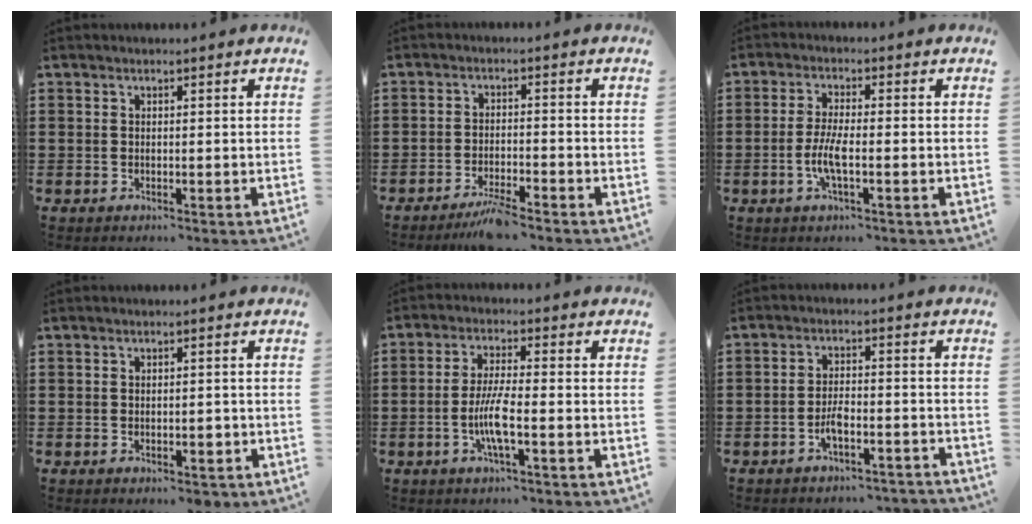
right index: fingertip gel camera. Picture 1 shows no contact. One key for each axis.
{"total": 3.9, "fx": -3.5, "fy": 0.0, "fz": 1.7, "tx": -0.030, "ty": -0.001, "tz": -0.065}
{"total": 4.9, "fx": -1.6, "fy": 1.1, "fz": 4.6, "tx": -0.097, "ty": -0.005, "tz": -0.034}
{"total": 2.0, "fx": -0.7, "fy": 0.9, "fz": 1.7, "tx": -0.030, "ty": 0.005, "tz": -0.014}
{"total": 6.2, "fx": -1.9, "fy": 0.9, "fz": 5.9, "tx": -0.126, "ty": -0.012, "tz": -0.042}
{"total": 4.3, "fx": -3.1, "fy": 1.2, "fz": 2.7, "tx": -0.062, "ty": 0.003, "tz": -0.063}